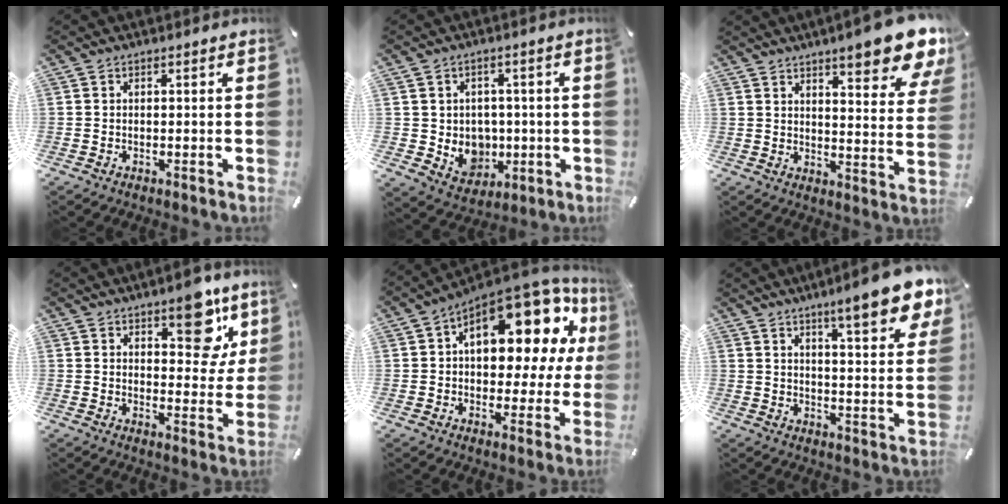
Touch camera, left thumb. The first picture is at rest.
{"total": 7.9, "force": [0.0, 7.5, 2.4], "torque": [-0.049, -0.007, 0.011]}
{"total": 13.6, "force": [10.1, 3.1, 8.6], "torque": [-0.119, -0.069, 0.166]}
{"total": 11.9, "force": [7.2, 6.3, 7.1], "torque": [-0.060, -0.047, 0.119]}
{"total": 19.9, "force": [8.9, 10.4, 14.5], "torque": [-0.196, -0.067, 0.142]}
{"total": 12.1, "force": [8.9, 2.4, 7.9], "torque": [-0.117, -0.056, 0.148]}